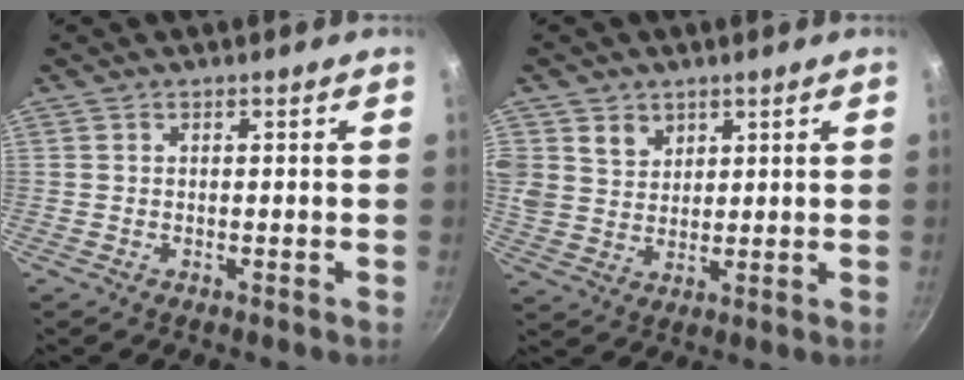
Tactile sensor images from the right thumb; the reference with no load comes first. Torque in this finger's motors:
{"motor_torque": [-0.43, 1.59, 0.62, -0.10, 0.21]}